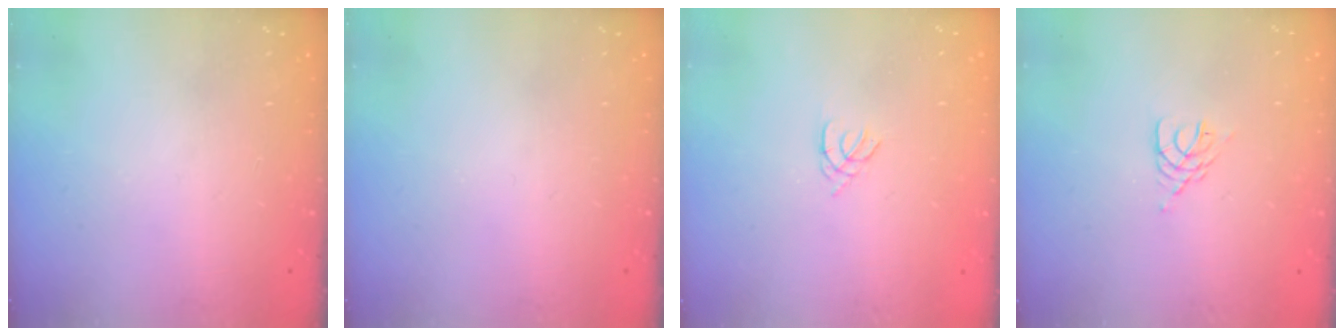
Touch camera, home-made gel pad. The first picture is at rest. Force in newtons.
{"total": 0.0}
{"total": 1.1, "press": 1.0, "slide": 0.3}
{"total": 3.0, "press": 3.0, "slide": 0.5}